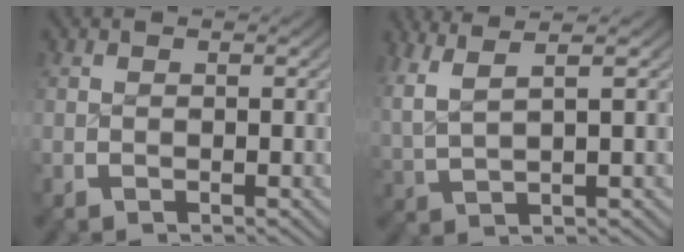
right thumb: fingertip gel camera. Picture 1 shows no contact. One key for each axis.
{"total": 5.8, "fx": 3.1, "fy": 2.4, "fz": 4.2, "tx": -0.084, "ty": 0.006, "tz": 0.059}